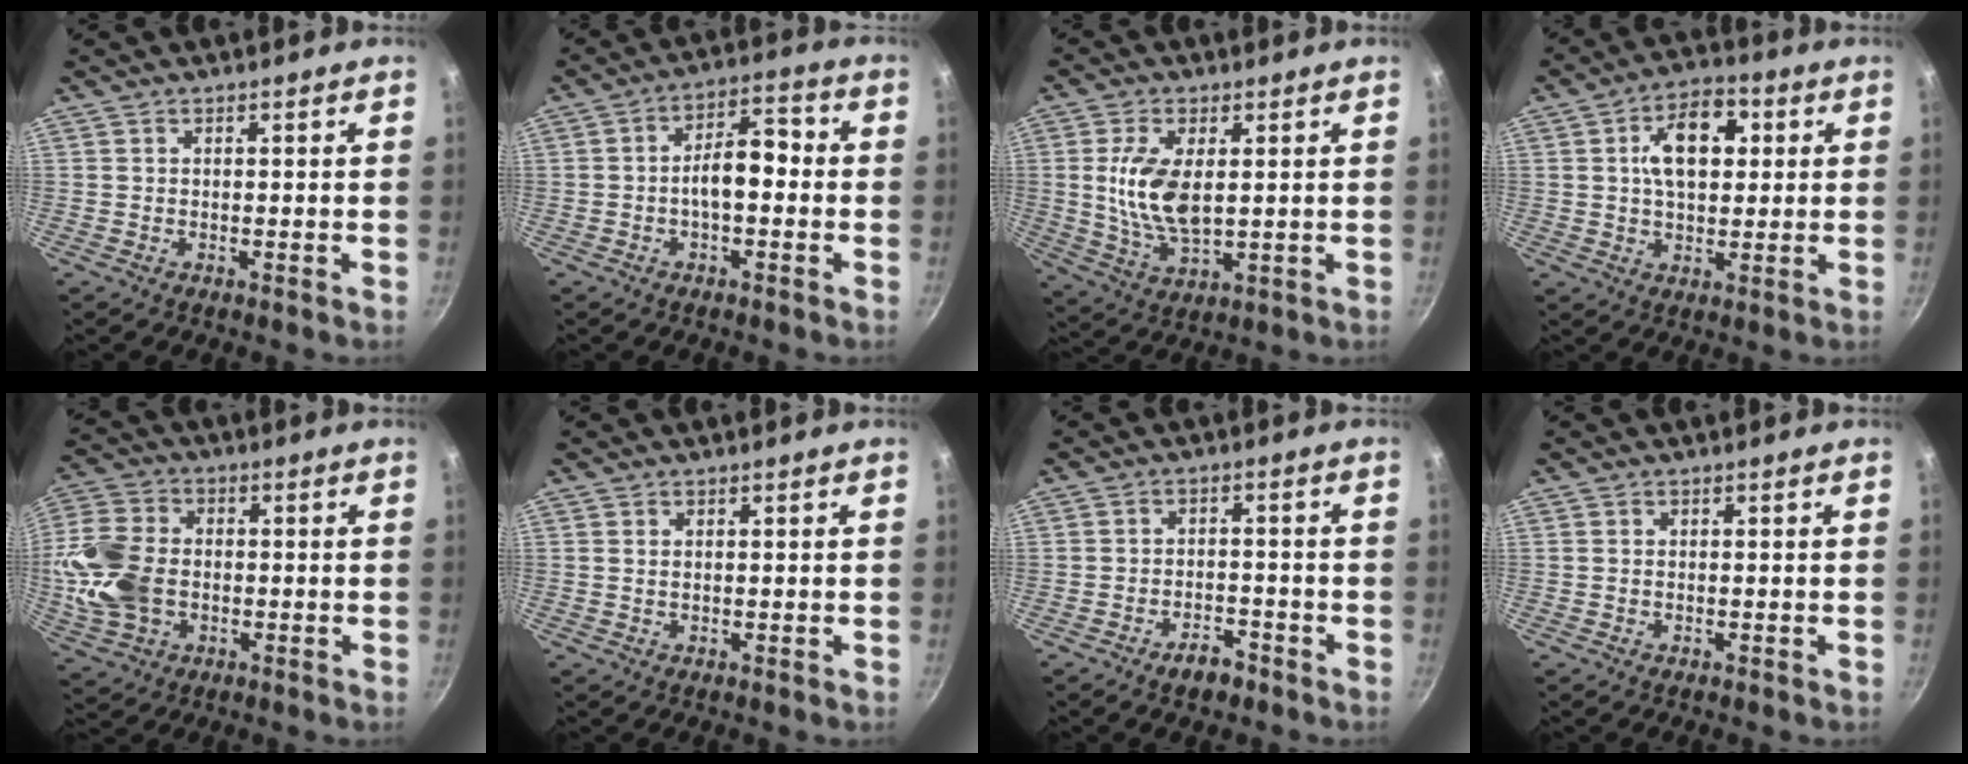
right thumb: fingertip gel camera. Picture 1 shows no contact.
{"total": 7.7, "force": [-1.2, 3.9, 6.5], "torque": [-0.083, 0.037, -0.027]}
{"total": 11.1, "force": [1.5, 5.5, 9.5], "torque": [-0.182, -0.012, 0.035]}
{"total": 11.5, "force": [2.5, 7.1, 8.7], "torque": [-0.108, 0.007, 0.030]}
{"total": 15.1, "force": [-1.4, 11.0, 10.3], "torque": [-0.205, 0.015, -0.030]}
{"total": 0.9, "force": [0.3, 0.5, 0.6], "torque": [-0.012, 0.001, 0.006]}
{"total": 4.3, "force": [-3.0, 2.2, 2.1], "torque": [-0.020, 0.028, -0.041]}
{"total": 0.0}